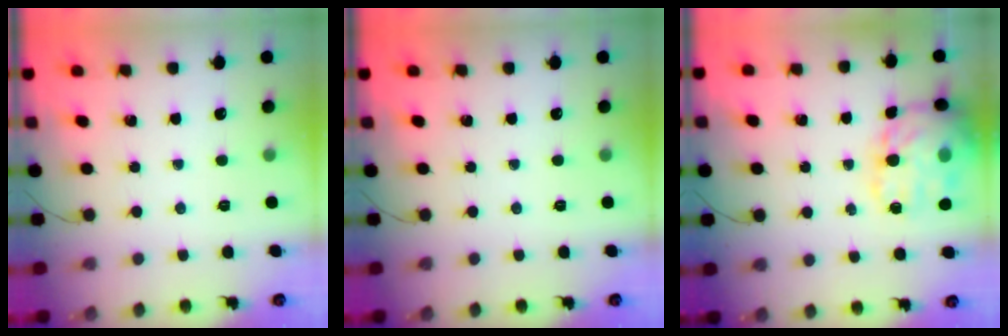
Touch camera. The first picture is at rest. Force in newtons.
{"total": 0.0}
{"total": 19.2, "press": 19.0, "slide": 2.7}